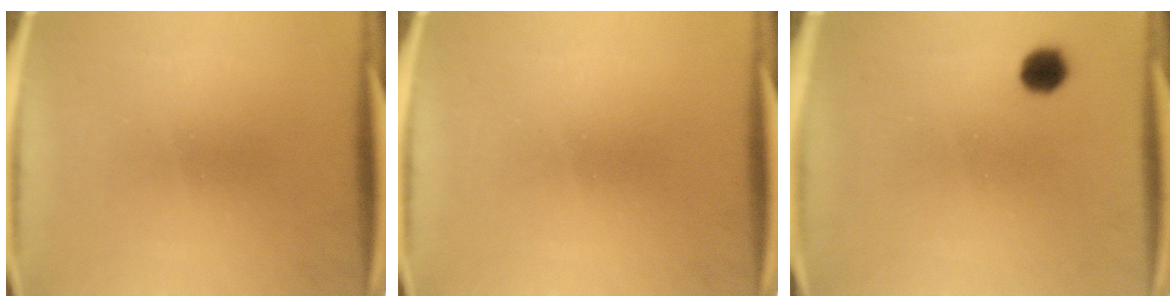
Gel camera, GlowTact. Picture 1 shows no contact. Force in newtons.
{"total": 0.0}
{"total": 3.8}